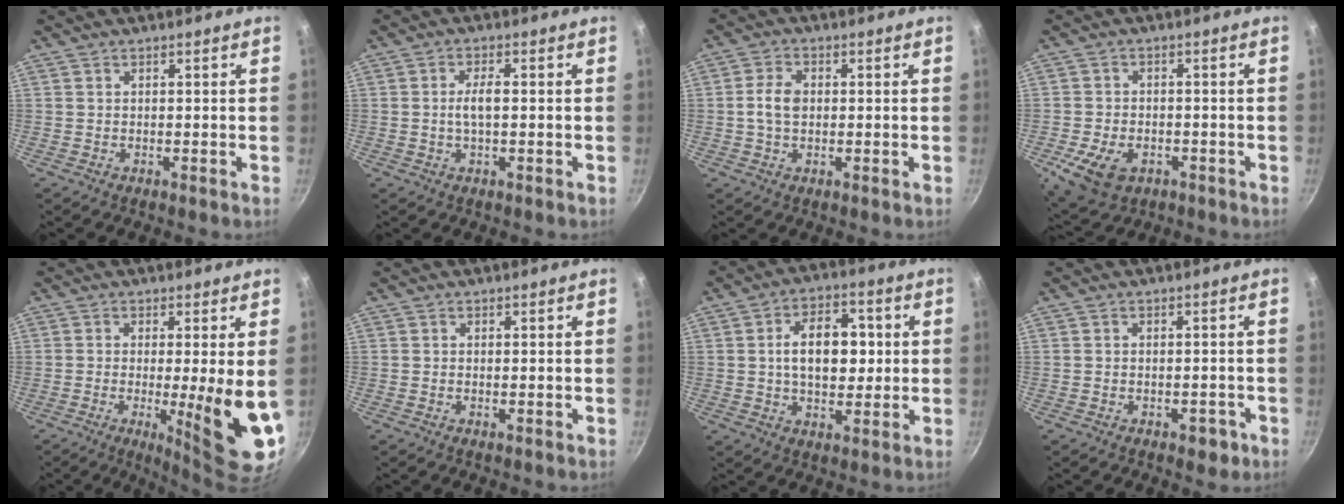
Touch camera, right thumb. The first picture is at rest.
{"total": 3.7, "force": [-0.1, 1.3, 3.4], "torque": [-0.069, 0.009, -0.004]}
{"total": 5.0, "force": [0.1, 3.3, 3.7], "torque": [-0.069, 0.012, -0.003]}
{"total": 9.2, "force": [-3.4, 6.1, 6.0], "torque": [-0.106, 0.007, -0.052]}
{"total": 12.5, "force": [-1.4, 2.0, 12.2], "torque": [-0.170, -0.021, -0.015]}
{"total": 0.6, "force": [-0.2, 0.2, 0.6], "torque": [-0.010, 0.000, -0.004]}
{"total": 12.2, "force": [1.0, 7.7, 9.3], "torque": [-0.111, 0.012, 0.010]}
{"total": 3.4, "force": [-1.7, 2.0, 2.2], "torque": [-0.014, 0.017, -0.013]}